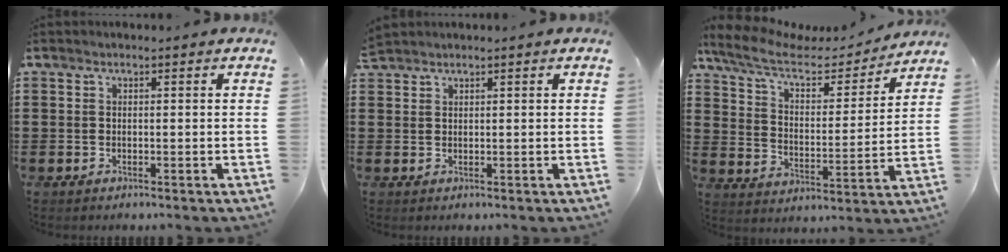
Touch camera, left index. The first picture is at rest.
{"total": 1.4, "force": [1.3, 0.2, 0.2], "torque": [-0.006, 0.001, 0.027]}
{"total": 8.4, "force": [6.5, 2.8, 4.6], "torque": [-0.115, -0.029, 0.110]}